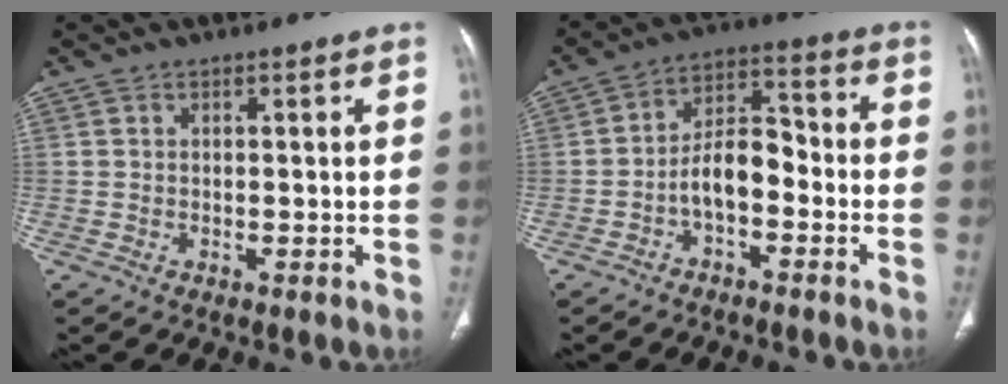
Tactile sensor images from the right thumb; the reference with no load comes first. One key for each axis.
{"total": 8.4, "fx": -2.9, "fy": 4.6, "fz": 6.3, "tx": -0.094, "ty": 0.046, "tz": -0.058}